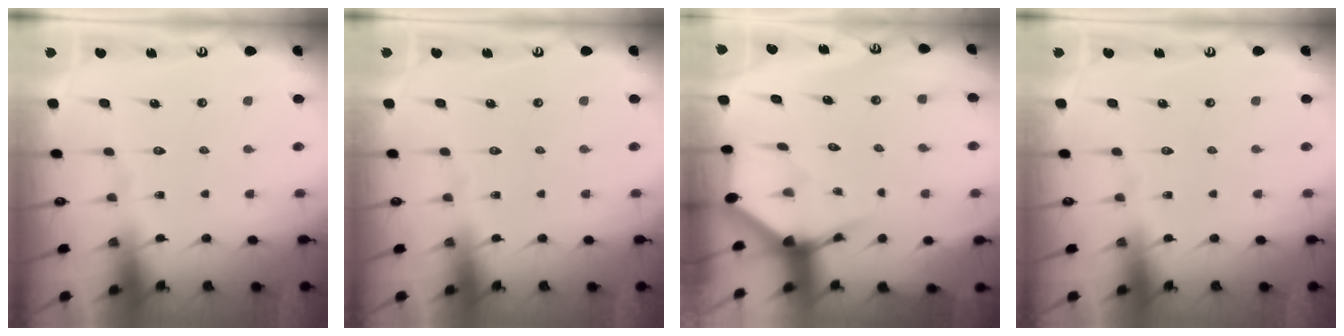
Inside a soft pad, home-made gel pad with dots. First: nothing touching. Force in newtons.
{"total": 0.0}
{"total": 3.4, "press": 3.4, "slide": 0.1}
{"total": 0.0}